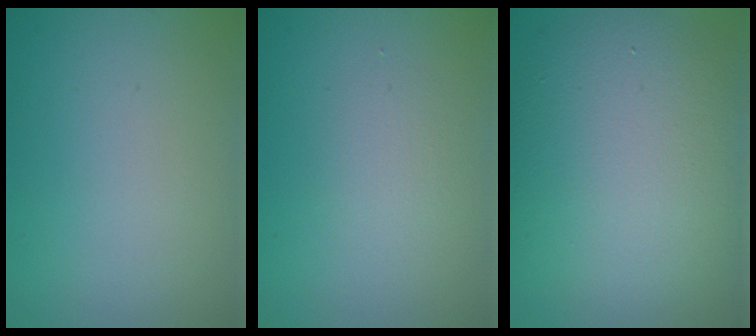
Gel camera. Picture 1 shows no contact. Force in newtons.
{"total": 1.4, "press": 1.4, "slide": 0.0}
{"total": 11.1, "press": 11.1, "slide": 0.6}